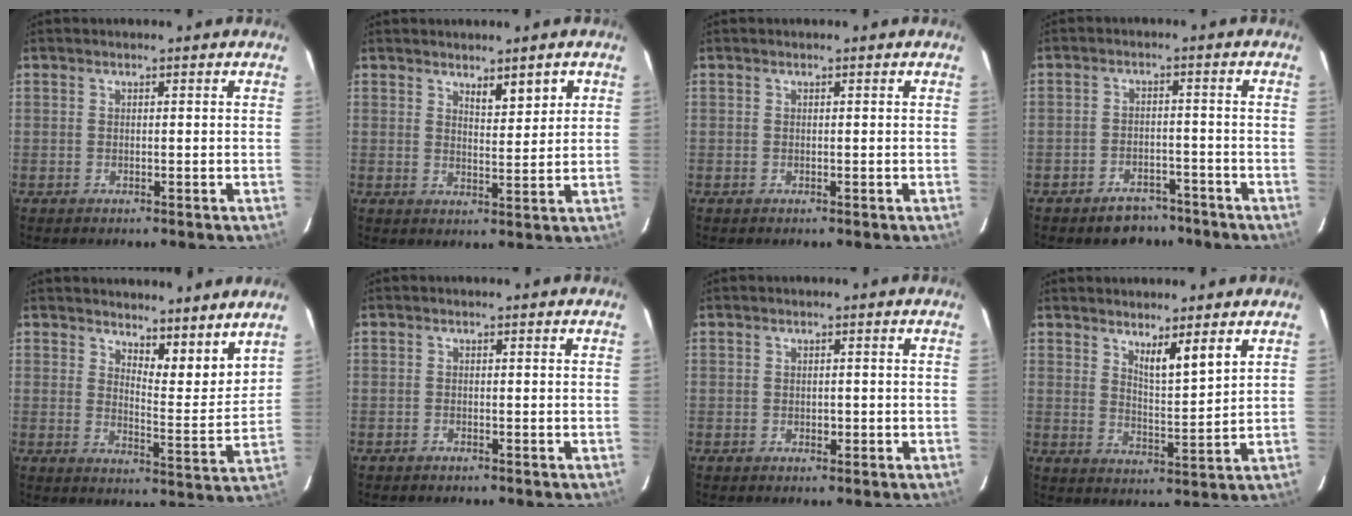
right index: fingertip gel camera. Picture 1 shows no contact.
{"total": 3.7, "force": [2.3, 1.0, 2.7], "torque": [-0.045, -0.005, 0.040]}
{"total": 0.0}
{"total": 5.3, "force": [-4.2, 2.8, 1.6], "torque": [-0.025, 0.006, -0.059]}
{"total": 8.2, "force": [6.9, 2.1, 3.8], "torque": [-0.051, -0.019, 0.103]}
{"total": 0.5, "force": [-0.5, 0.2, 0.0], "torque": [-0.007, -0.001, -0.009]}
{"total": 1.1, "force": [-0.3, 0.8, 0.7], "torque": [-0.011, 0.001, -0.001]}
{"total": 5.3, "force": [3.6, 0.2, 3.9], "torque": [-0.067, -0.018, 0.064]}